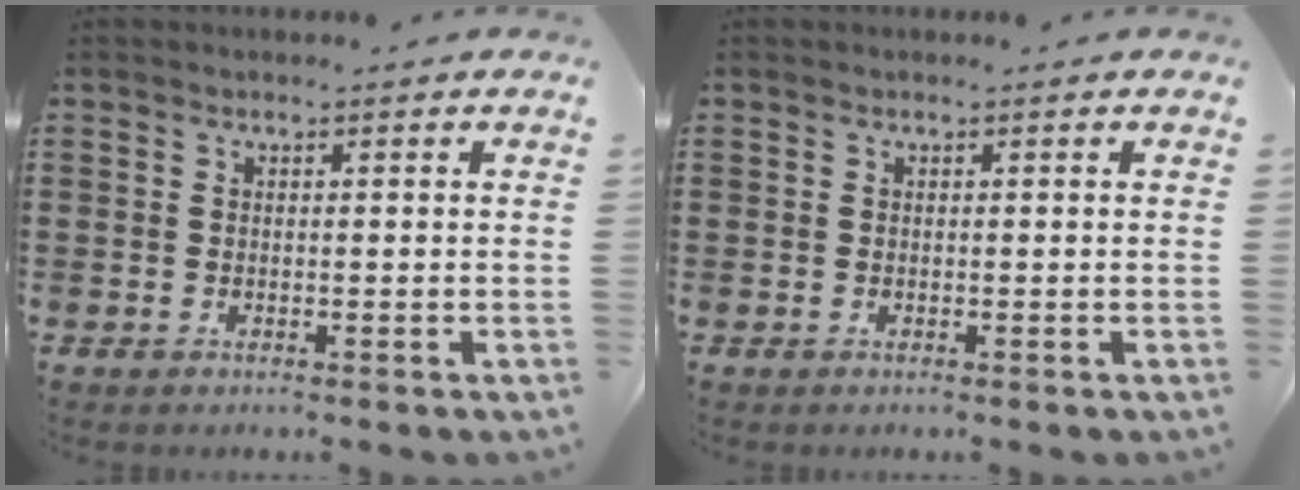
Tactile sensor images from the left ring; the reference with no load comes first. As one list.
[{"total": 0.0}]